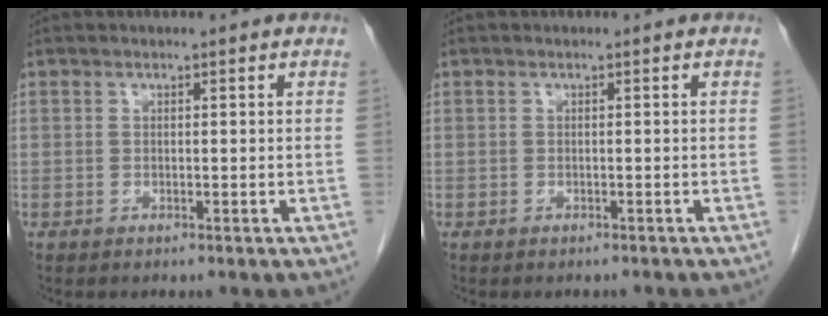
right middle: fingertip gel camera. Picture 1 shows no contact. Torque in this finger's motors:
{"motor_torque": [0.02, 0.00, 0.00, 0.00]}